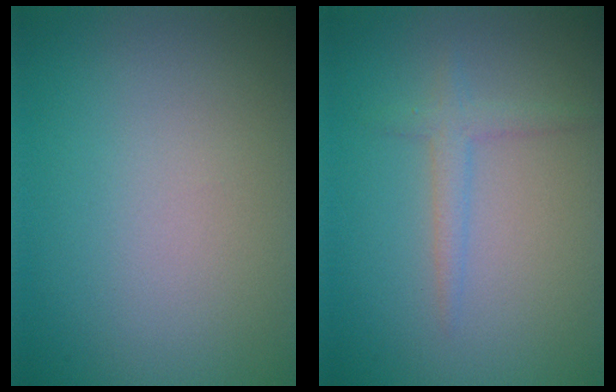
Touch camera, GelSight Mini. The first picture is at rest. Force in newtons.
{"total": 1.7, "press": 1.7, "slide": 0.1}